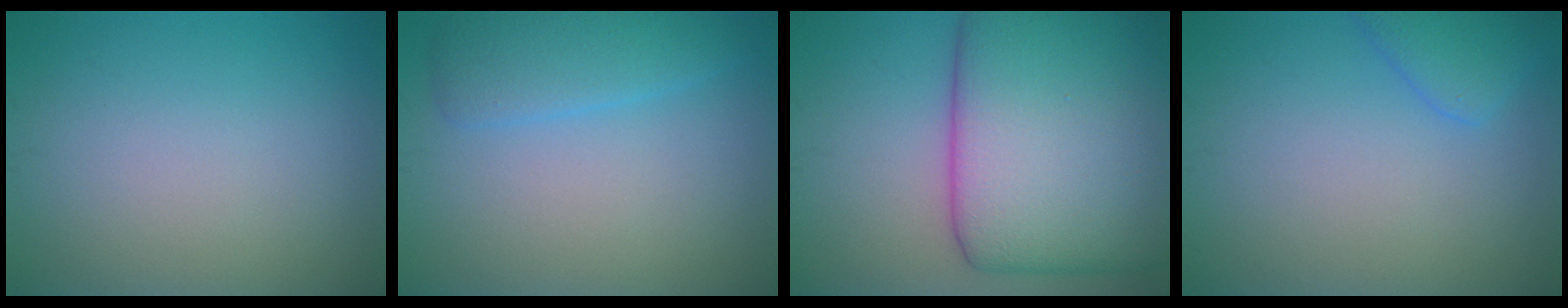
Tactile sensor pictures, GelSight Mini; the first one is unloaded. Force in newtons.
{"total": 3.2, "press": 3.2, "slide": 0.1}
{"total": 16.0, "press": 16.0, "slide": 0.6}
{"total": 2.5, "press": 2.5, "slide": 0.2}